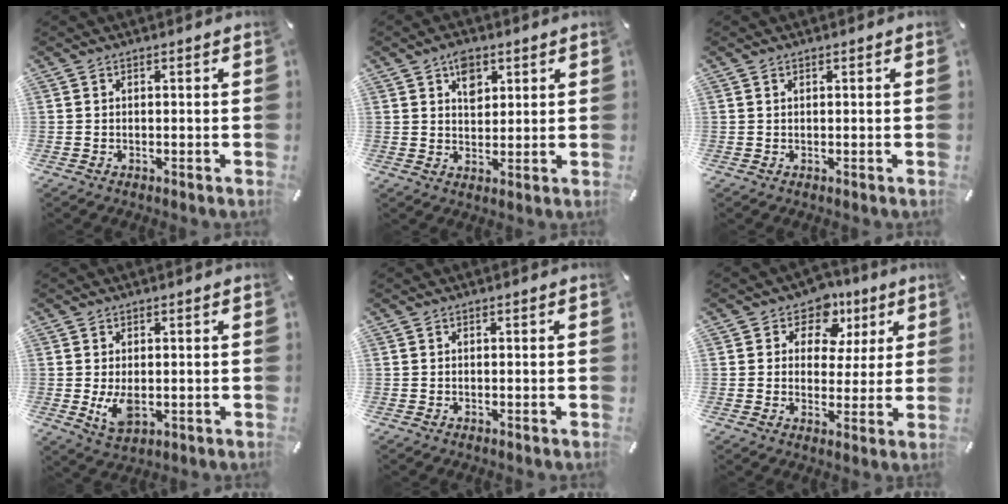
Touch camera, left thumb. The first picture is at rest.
{"total": 5.1, "force": [2.5, 3.6, 2.6], "torque": [-0.028, -0.007, 0.040]}
{"total": 0.0}
{"total": 5.5, "force": [-0.3, 3.2, 4.4], "torque": [-0.089, -0.010, -0.009]}
{"total": 0.0}
{"total": 8.7, "force": [4.1, 6.9, 3.3], "torque": [-0.047, -0.029, 0.071]}